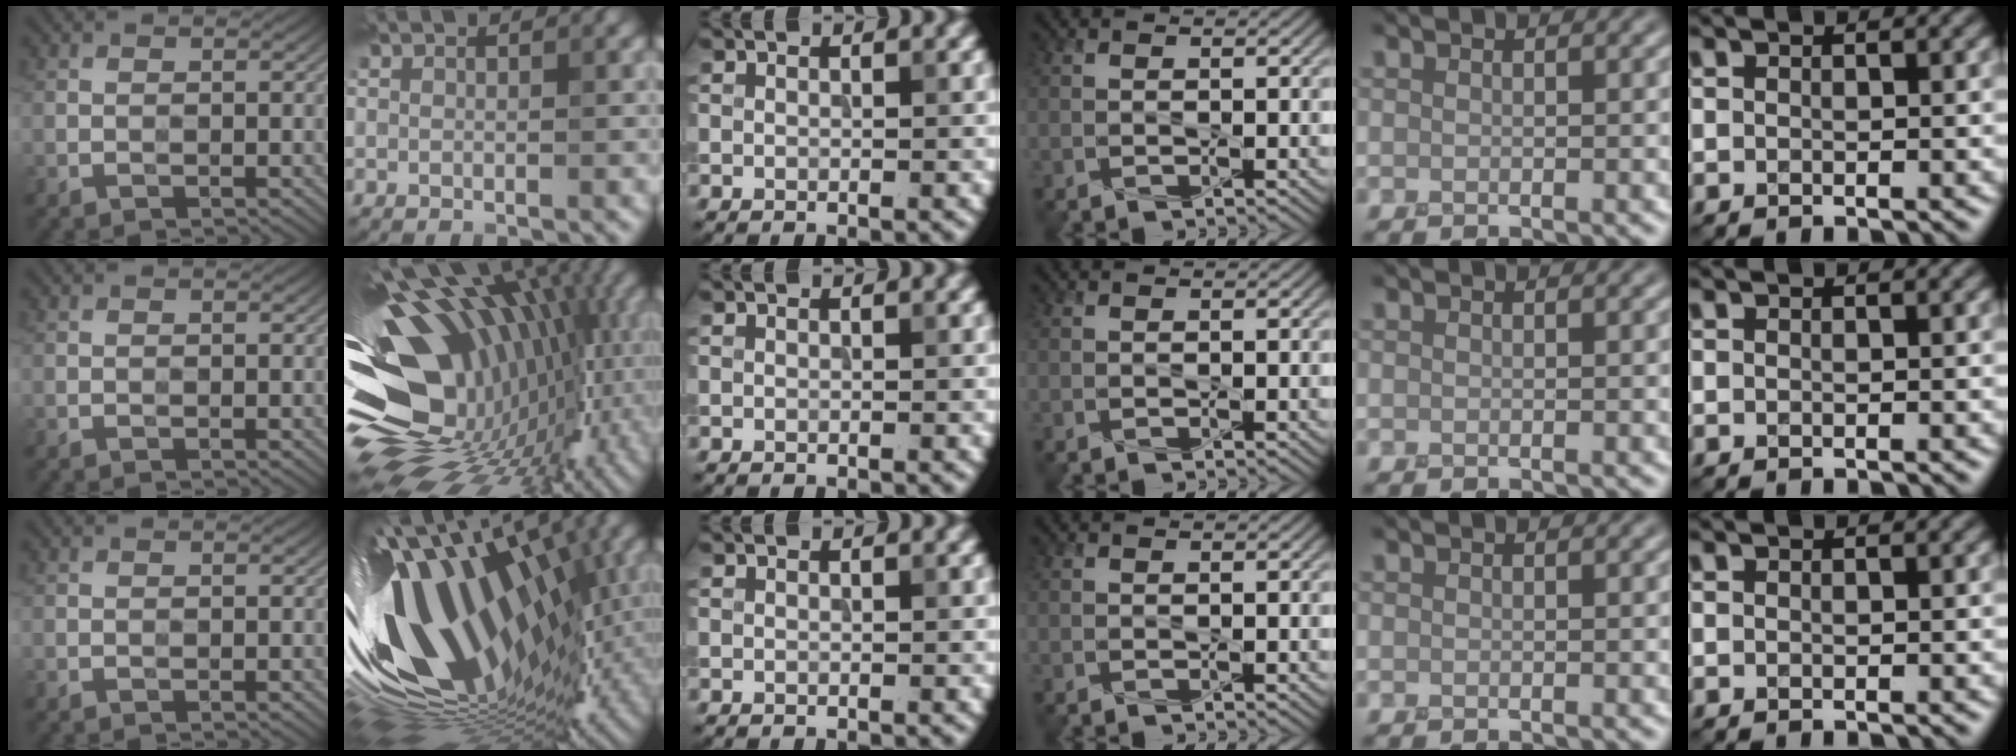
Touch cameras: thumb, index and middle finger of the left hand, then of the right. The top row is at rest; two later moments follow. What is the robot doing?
{"motion": "press", "object": "sticky note"}